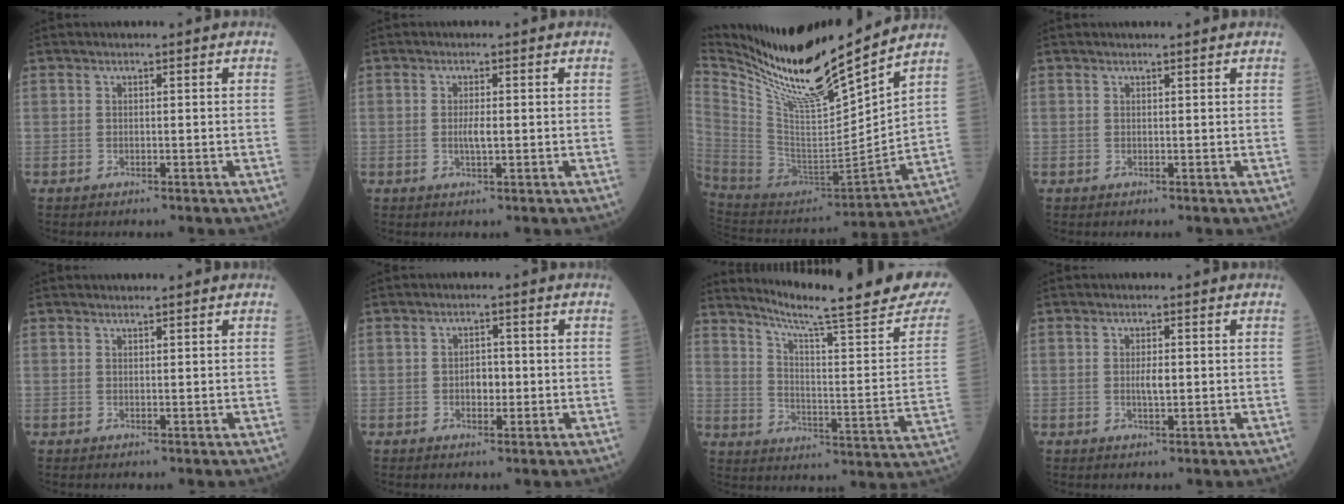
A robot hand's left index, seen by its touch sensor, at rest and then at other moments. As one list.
[{"total": 2.0, "force": [-0.1, 0.3, 1.9], "torque": [-0.041, -0.001, 0.000]}, {"total": 20.1, "force": [17.1, 0.1, 10.7], "torque": [-0.199, -0.028, 0.318]}, {"total": 1.7, "force": [1.6, 0.0, 0.6], "torque": [-0.011, 0.007, 0.021]}, {"total": 0.8, "force": [0.8, 0.0, 0.2], "torque": [-0.009, 0.003, 0.015]}, {"total": 2.5, "force": [-0.4, 1.5, 2.0], "torque": [-0.029, 0.004, -0.005]}, {"total": 24.4, "force": [20.8, 0.3, 12.8], "torque": [-0.186, -0.075, 0.271]}, {"total": 2.1, "force": [0.0, 0.5, 2.0], "torque": [-0.040, 0.000, 0.002]}]